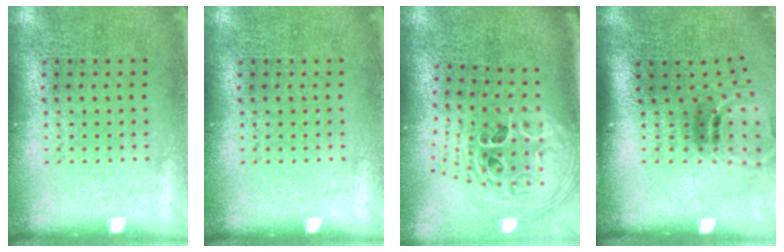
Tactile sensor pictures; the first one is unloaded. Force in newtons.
{"total": 0.0}
{"total": 2.8, "press": 2.0, "slide": 2.0}
{"total": 1.8, "press": 1.1, "slide": 1.4}